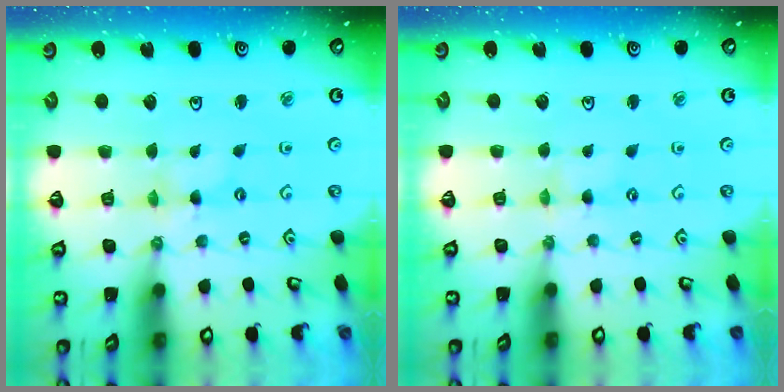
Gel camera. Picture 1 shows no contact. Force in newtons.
{"total": 0.7, "press": 0.6, "slide": 0.3}